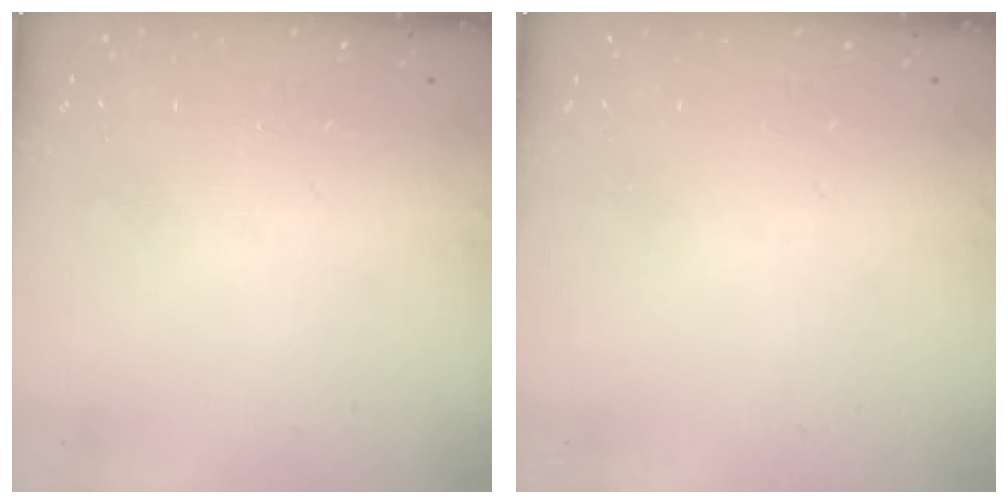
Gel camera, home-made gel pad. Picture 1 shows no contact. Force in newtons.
{"total": 0.0}